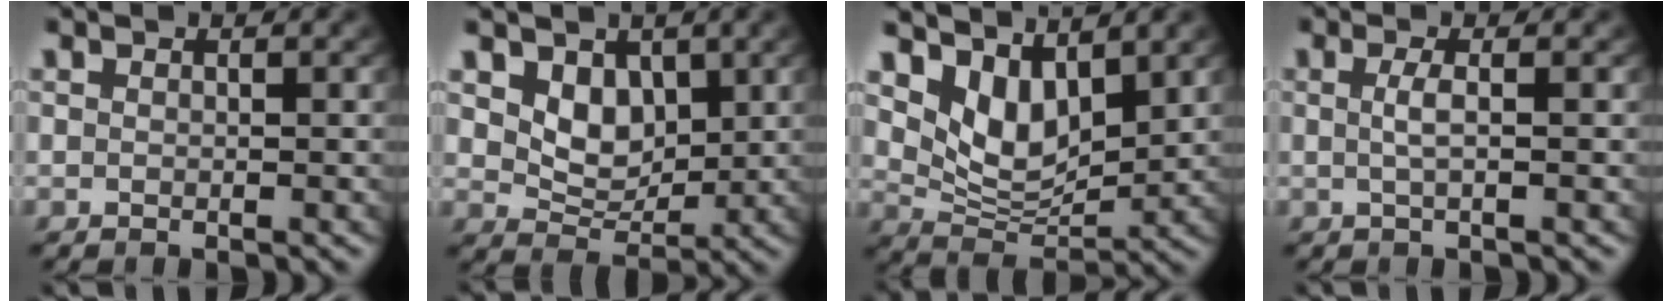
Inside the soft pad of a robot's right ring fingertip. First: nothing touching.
{"total": 4.6, "force": [1.5, 3.3, 2.8], "torque": [-0.053, -0.020, 0.037]}
{"total": 8.9, "force": [2.6, 6.6, 5.4], "torque": [-0.105, -0.016, 0.043]}
{"total": 1.5, "force": [-0.2, -0.1, 1.5], "torque": [-0.035, -0.006, 0.002]}